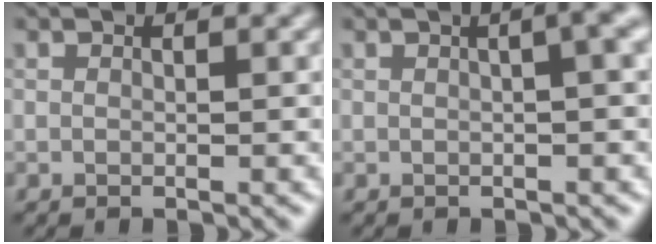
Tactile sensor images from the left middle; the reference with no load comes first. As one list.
[{"total": 4.2, "force": [0.9, 1.7, 3.8], "torque": [-0.029, 0.023, -0.002]}]